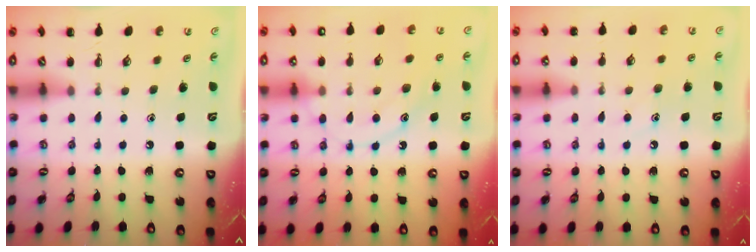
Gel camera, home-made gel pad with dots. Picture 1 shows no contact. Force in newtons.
{"total": 11.9, "press": 11.8, "slide": 0.6}
{"total": 6.5, "press": 6.3, "slide": 1.2}